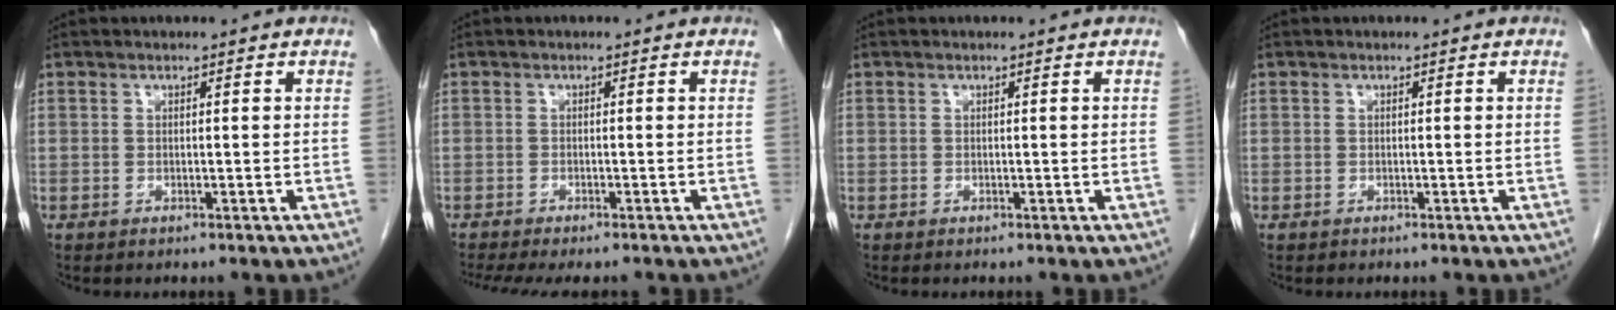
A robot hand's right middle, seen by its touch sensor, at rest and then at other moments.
{"total": 8.4, "force": [-7.2, 1.7, 4.0], "torque": [-0.056, -0.008, -0.105]}
{"total": 0.0}
{"total": 0.0}